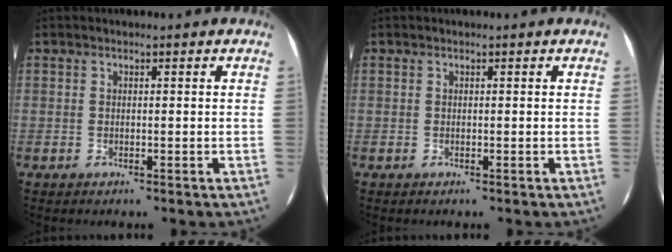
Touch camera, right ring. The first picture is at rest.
{"total": 0.0}